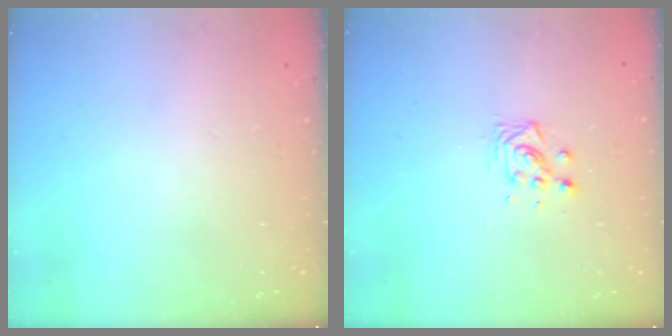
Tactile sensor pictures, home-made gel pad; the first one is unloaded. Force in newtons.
{"total": 4.7, "press": 4.7, "slide": 0.3}